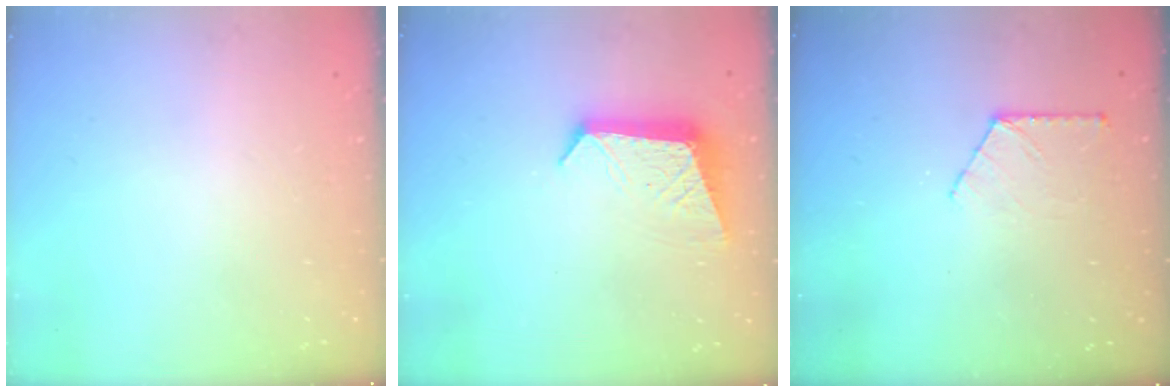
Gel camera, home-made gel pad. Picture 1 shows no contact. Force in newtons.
{"total": 9.8, "press": 9.8, "slide": 0.1}
{"total": 4.9, "press": 4.9, "slide": 0.6}